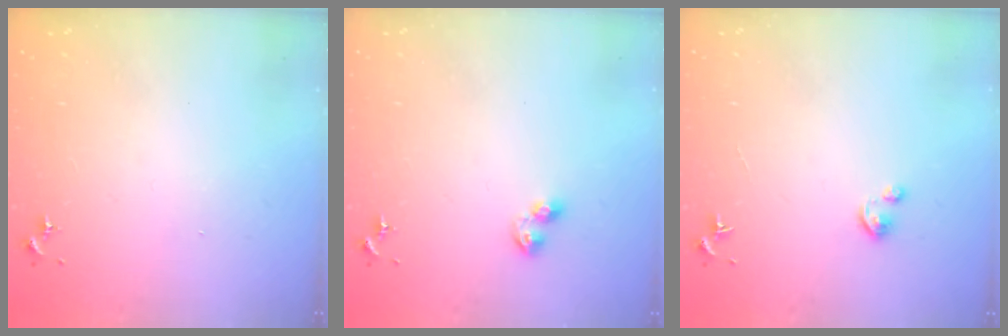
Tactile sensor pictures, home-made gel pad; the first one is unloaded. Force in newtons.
{"total": 5.3, "press": 5.3, "slide": 0.5}
{"total": 2.6, "press": 2.6, "slide": 0.2}